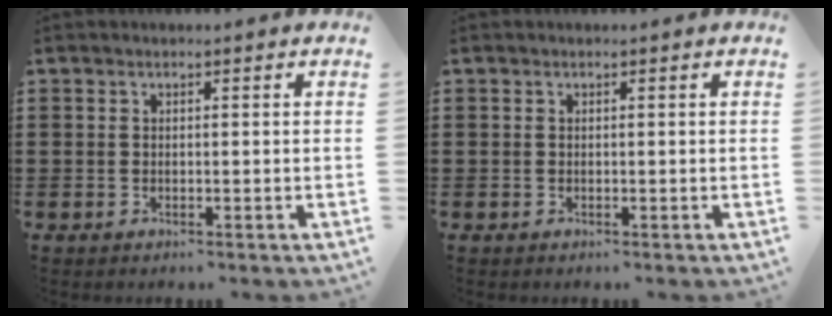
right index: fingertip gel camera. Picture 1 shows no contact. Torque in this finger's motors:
{"motor_torque": [0.19, 1.11, 0.00, 0.00]}